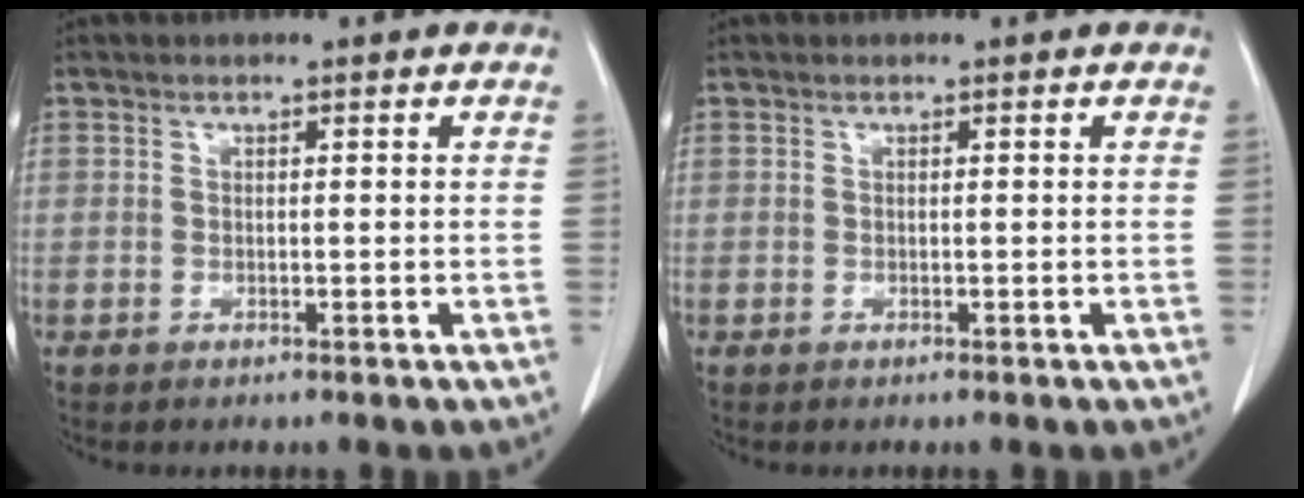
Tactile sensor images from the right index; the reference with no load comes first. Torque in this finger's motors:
{"motor_torque": [0.00, 0.00, 0.00, 0.00]}